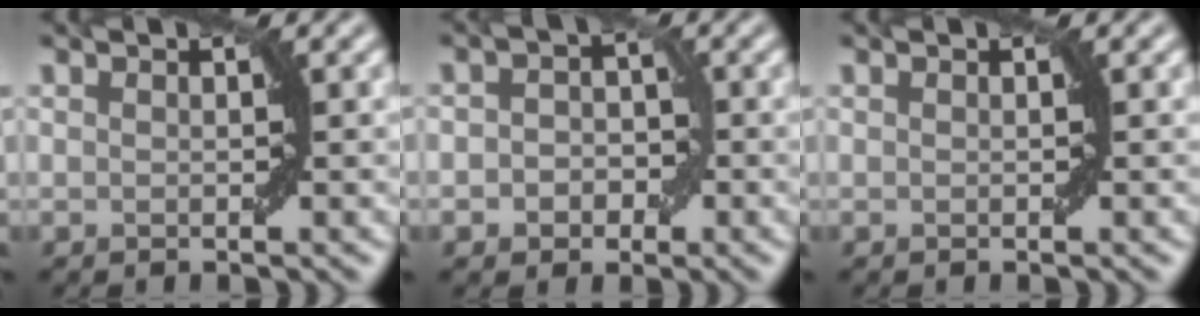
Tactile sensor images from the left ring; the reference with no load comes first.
{"total": 2.7, "force": [-0.7, 2.2, 1.4], "torque": [0.002, 0.000, -0.019]}
{"total": 0.0}